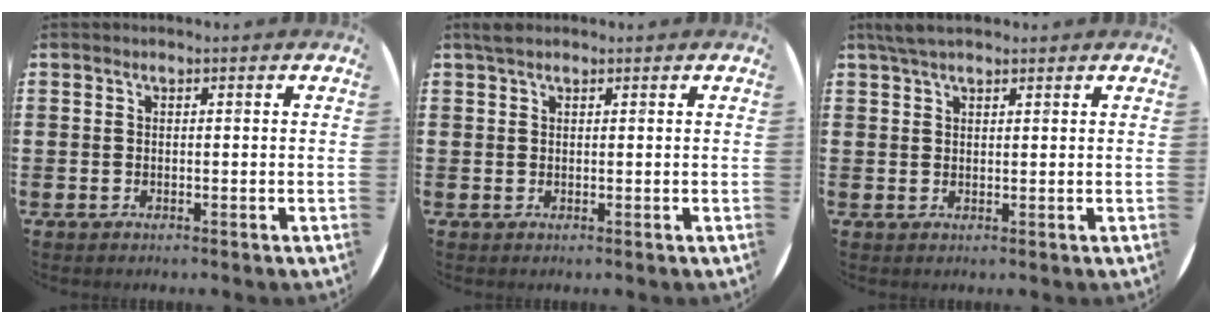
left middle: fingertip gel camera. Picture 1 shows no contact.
{"total": 1.3, "force": [1.0, 0.5, 0.6], "torque": [-0.006, 0.002, 0.017]}
{"total": 3.1, "force": [2.6, 0.9, 1.6], "torque": [-0.036, 0.006, 0.048]}